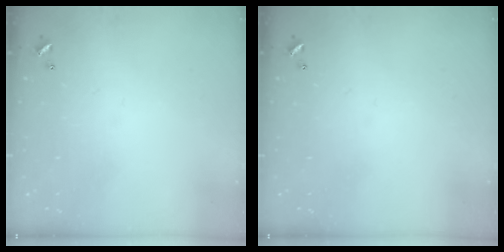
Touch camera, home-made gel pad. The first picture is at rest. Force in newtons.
{"total": 0.0}